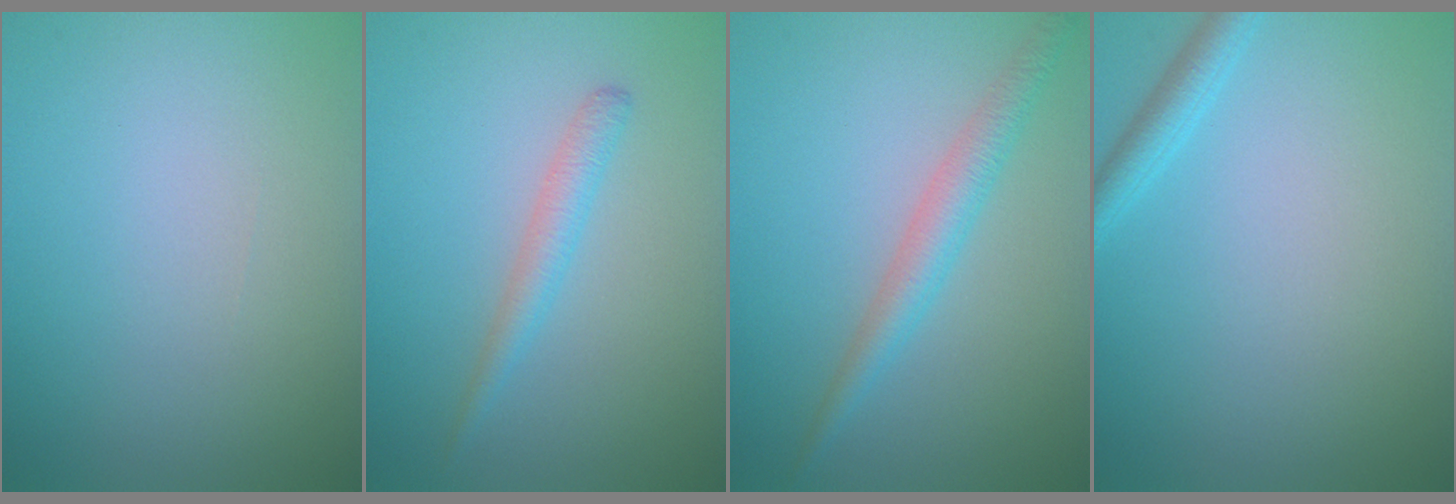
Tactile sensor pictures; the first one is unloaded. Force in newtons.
{"total": 1.8, "press": 1.8, "slide": 0.0}
{"total": 2.6, "press": 2.6, "slide": 0.0}
{"total": 1.9, "press": 1.9, "slide": 0.2}